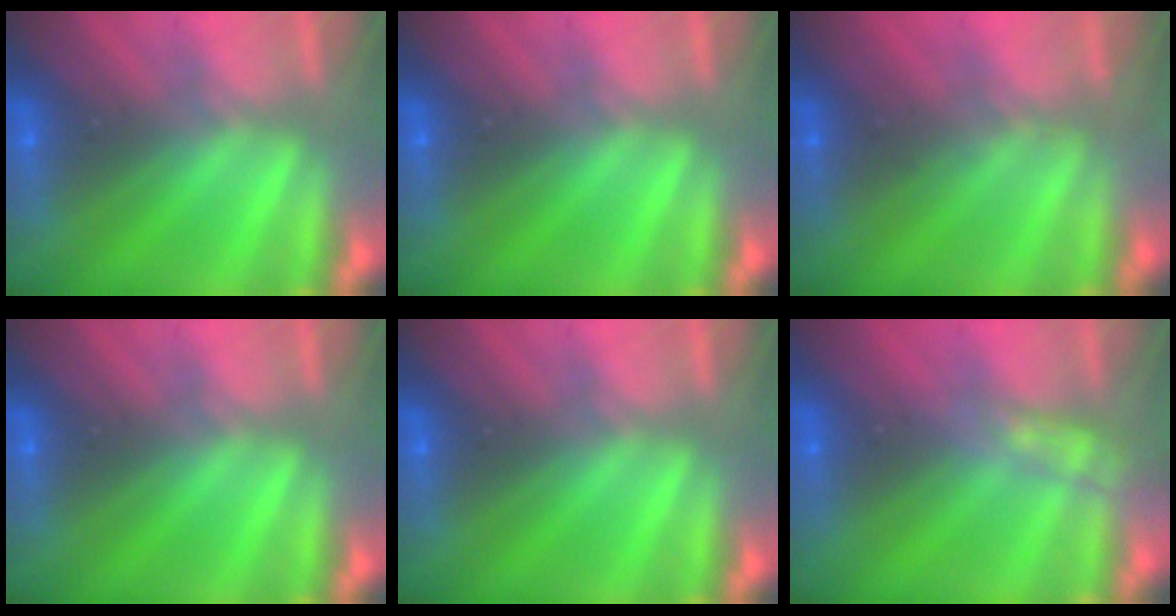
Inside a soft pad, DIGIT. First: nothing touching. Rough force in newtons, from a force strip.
{"total": 0.0}
{"total": 5.4}
{"total": 0.0}
{"total": 0.0}
{"total": 2.8}